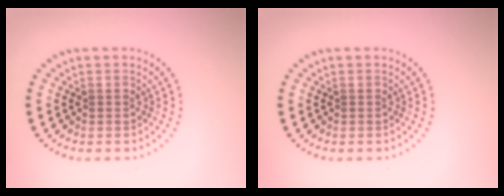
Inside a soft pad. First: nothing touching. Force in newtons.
{"total": 0.0}